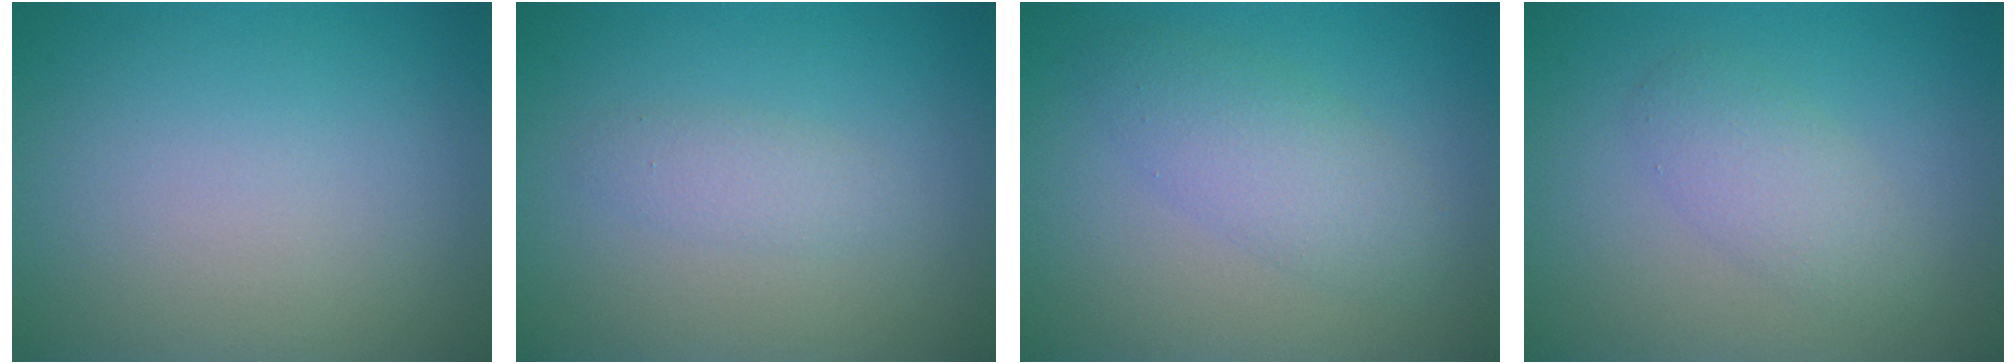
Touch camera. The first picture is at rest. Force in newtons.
{"total": 1.4, "press": 1.4, "slide": 0.0}
{"total": 2.3, "press": 2.3, "slide": 0.2}
{"total": 2.6, "press": 2.6, "slide": 0.2}